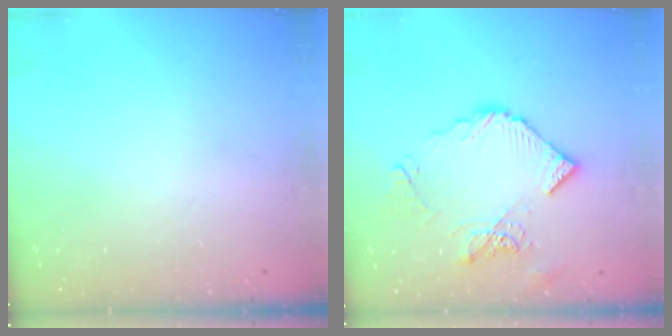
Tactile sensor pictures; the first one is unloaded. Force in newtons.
{"total": 11.4, "press": 11.3, "slide": 1.2}